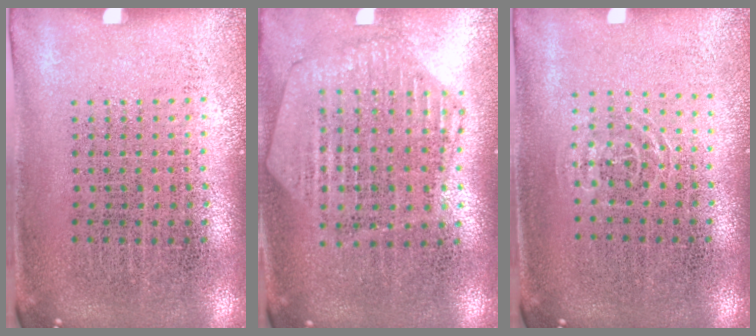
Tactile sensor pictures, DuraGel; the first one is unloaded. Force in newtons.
{"total": 1.1, "press": 1.1, "slide": 0.2}
{"total": 0.9, "press": 0.6, "slide": 0.7}